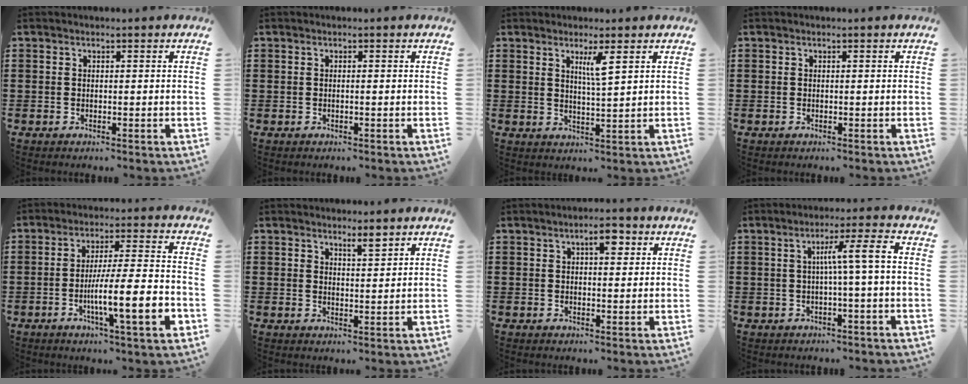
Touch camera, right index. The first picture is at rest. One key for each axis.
{"total": 0.0}
{"total": 3.2, "fx": 1.7, "fy": 0.1, "fz": 2.6, "tx": -0.049, "ty": -0.005, "tz": 0.026}
{"total": 0.0}
{"total": 11.7, "fx": -4.5, "fy": 1.8, "fz": 10.7, "tx": -0.180, "ty": -0.006, "tz": -0.081}
{"total": 2.7, "fx": 2.2, "fy": 0.5, "fz": 1.4, "tx": -0.024, "ty": -0.002, "tz": 0.037}
{"total": 3.4, "fx": 1.5, "fy": 1.3, "fz": 2.8, "tx": -0.044, "ty": 0.002, "tz": 0.021}
{"total": 5.4, "fx": -0.4, "fy": -0.2, "fz": 5.3, "tx": -0.098, "ty": 0.001, "tz": -0.014}